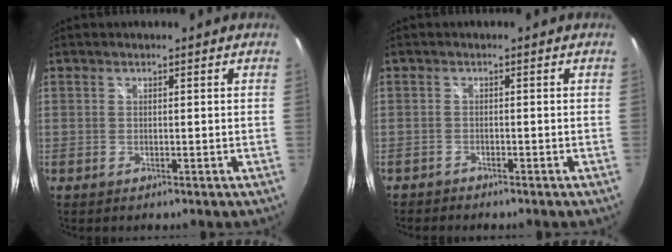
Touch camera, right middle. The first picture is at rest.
{"total": 1.5, "force": [-1.4, 0.5, -0.1], "torque": [-0.004, -0.001, -0.028]}